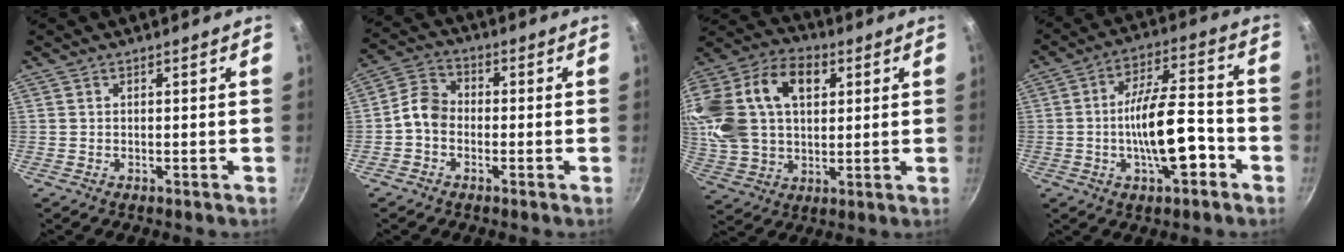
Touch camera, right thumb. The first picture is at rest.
{"total": 6.5, "force": [-1.9, 4.9, 3.8], "torque": [-0.061, 0.033, -0.057]}
{"total": 24.8, "force": [7.0, 16.5, 17.1], "torque": [-0.345, 0.019, 0.121]}
{"total": 13.8, "force": [-4.2, 5.2, 12.1], "torque": [-0.183, 0.040, -0.072]}